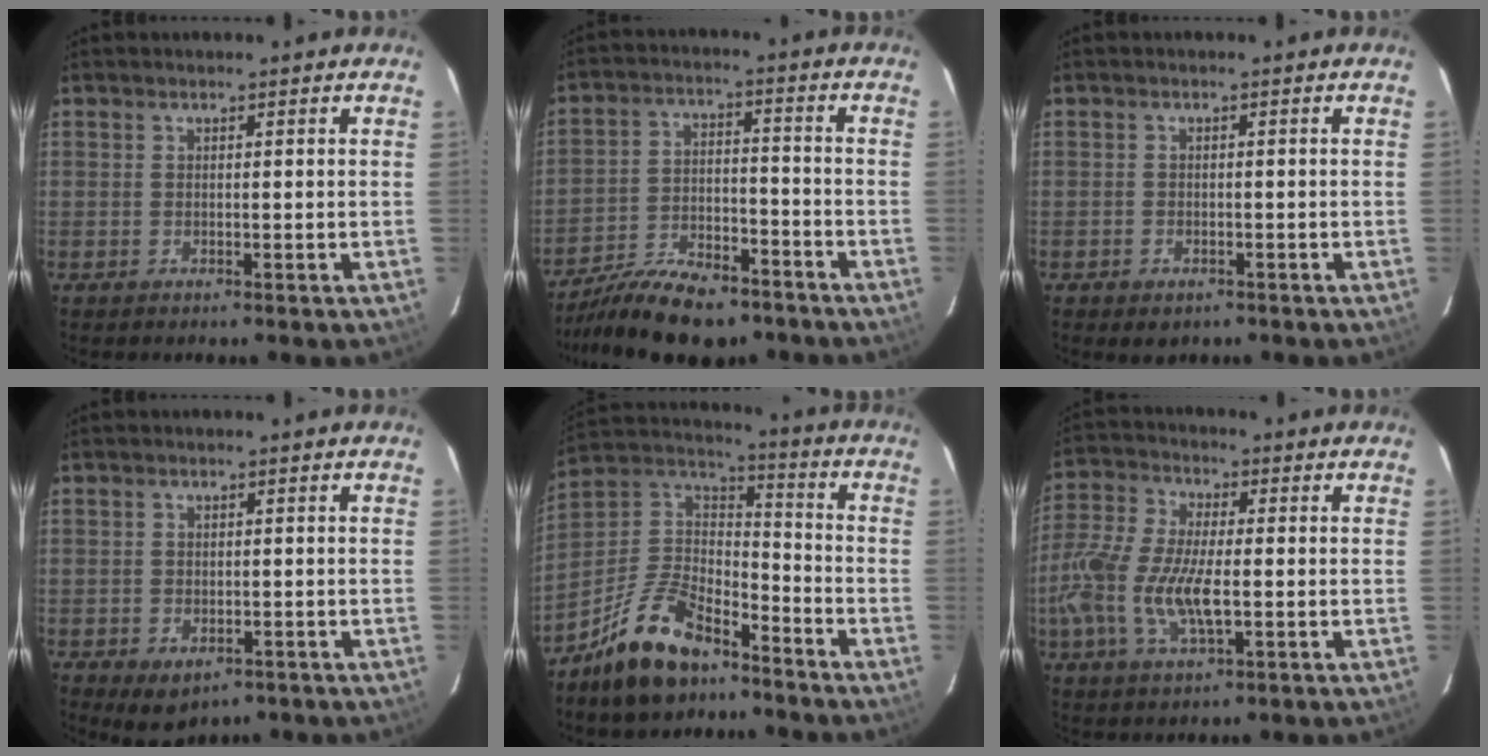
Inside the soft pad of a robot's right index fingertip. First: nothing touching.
{"total": 16.4, "force": [-13.1, 6.1, 7.7], "torque": [-0.161, -0.011, -0.210]}
{"total": 2.8, "force": [-1.6, 2.0, 1.1], "torque": [-0.025, -0.005, -0.020]}
{"total": 5.0, "force": [-2.3, 3.6, 2.6], "torque": [-0.051, -0.012, -0.022]}
{"total": 16.3, "force": [-11.6, 7.2, 9.0], "torque": [-0.198, 0.024, -0.208]}
{"total": 14.0, "force": [-3.0, 5.3, 12.6], "torque": [-0.278, -0.004, -0.062]}